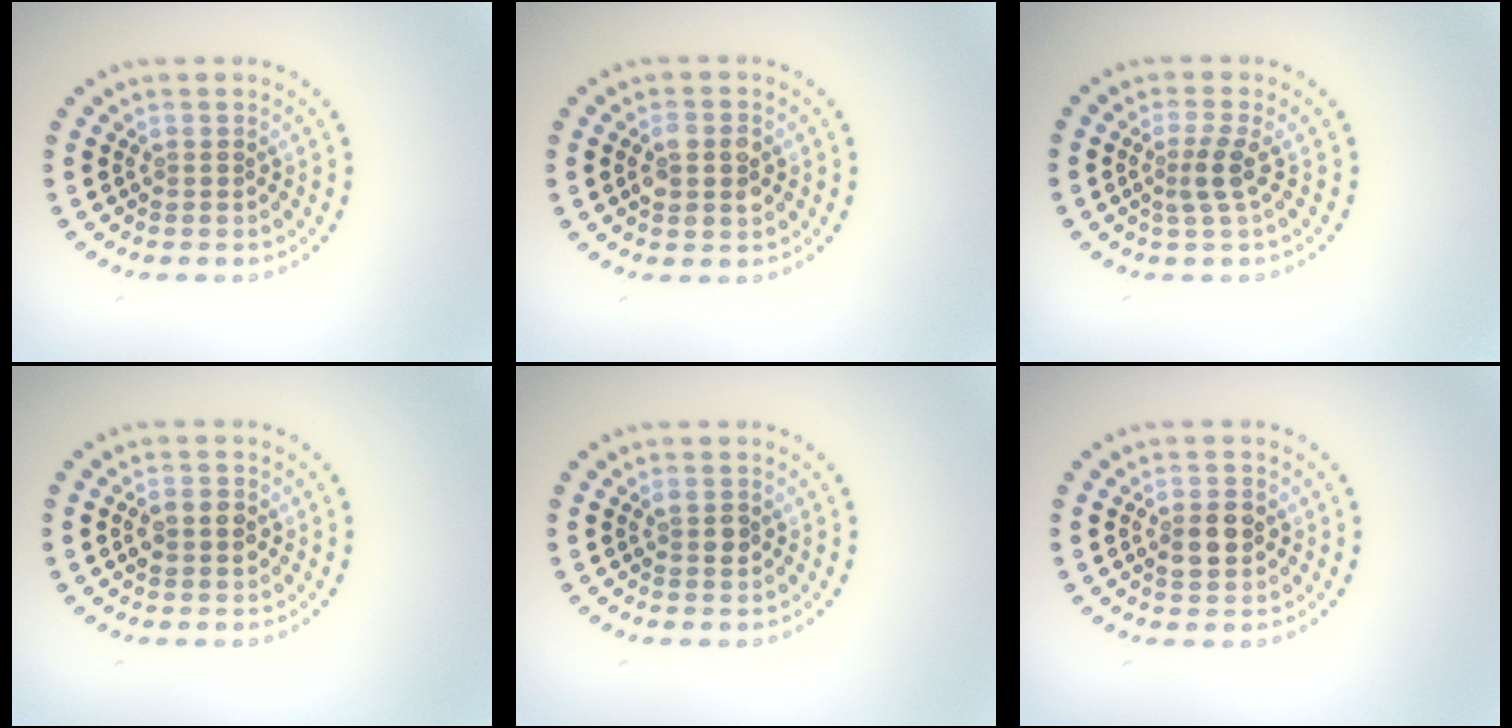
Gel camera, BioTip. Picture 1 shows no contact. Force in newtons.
{"total": 2.8, "press": 2.8, "slide": 0.3}
{"total": 2.1, "press": 1.4, "slide": 1.5}
{"total": 2.6, "press": 2.6, "slide": 0.2}
{"total": 1.0, "press": 1.0, "slide": 0.3}
{"total": 2.8, "press": 2.8, "slide": 0.0}